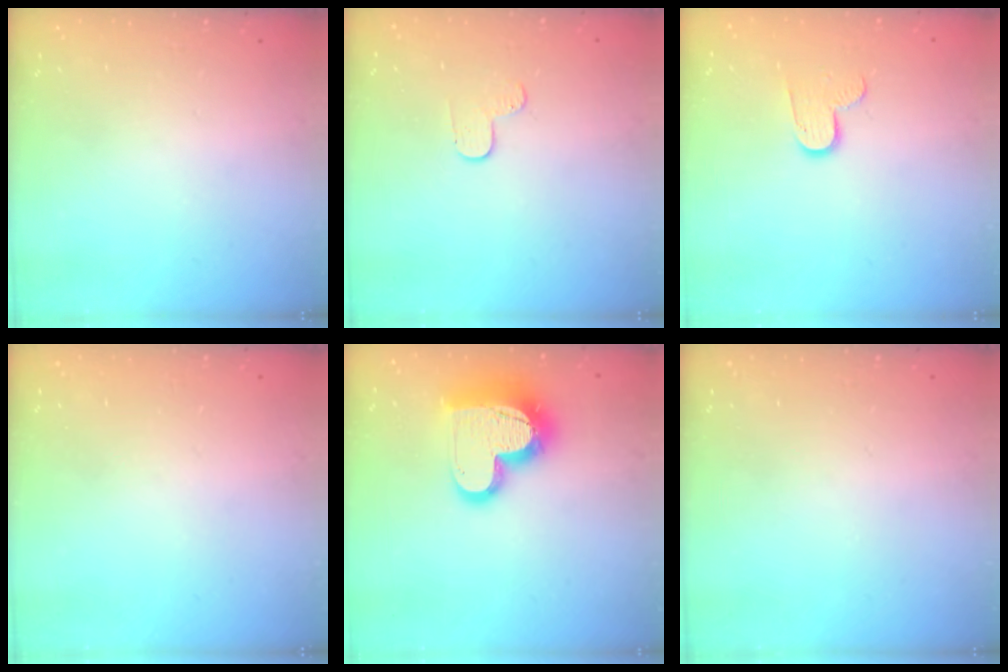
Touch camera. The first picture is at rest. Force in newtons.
{"total": 4.0, "press": 3.9, "slide": 0.4}
{"total": 7.6, "press": 7.6, "slide": 0.5}
{"total": 0.0}
{"total": 17.1, "press": 17.0, "slide": 1.4}
{"total": 0.0}